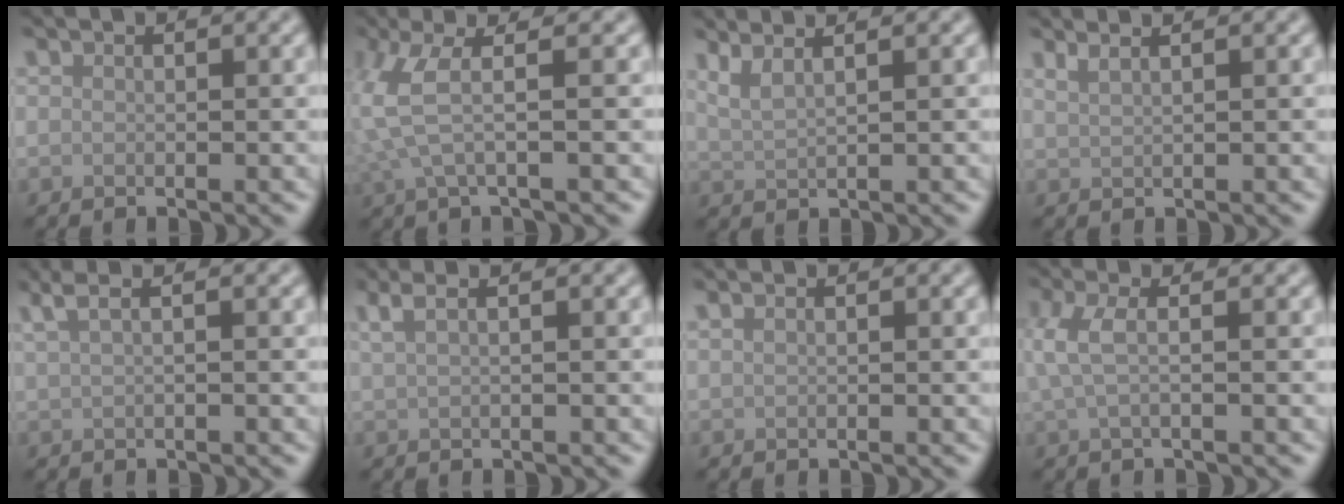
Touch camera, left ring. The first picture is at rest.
{"total": 3.7, "force": [0.6, 0.5, 3.6], "torque": [-0.092, -0.001, 0.013]}
{"total": 3.0, "force": [2.1, 0.9, 1.9], "torque": [-0.026, 0.013, 0.025]}
{"total": 2.7, "force": [2.0, 1.1, 1.5], "torque": [-0.009, 0.009, 0.009]}
{"total": 3.6, "force": [2.0, 1.5, 2.5], "torque": [-0.033, 0.017, 0.009]}
{"total": 3.0, "force": [1.8, 1.2, 2.1], "torque": [-0.030, 0.011, 0.009]}
{"total": 1.0, "force": [0.7, 0.4, 0.6], "torque": [-0.013, 0.000, 0.010]}
{"total": 2.5, "force": [0.3, 0.7, 2.4], "torque": [-0.055, 0.006, 0.003]}